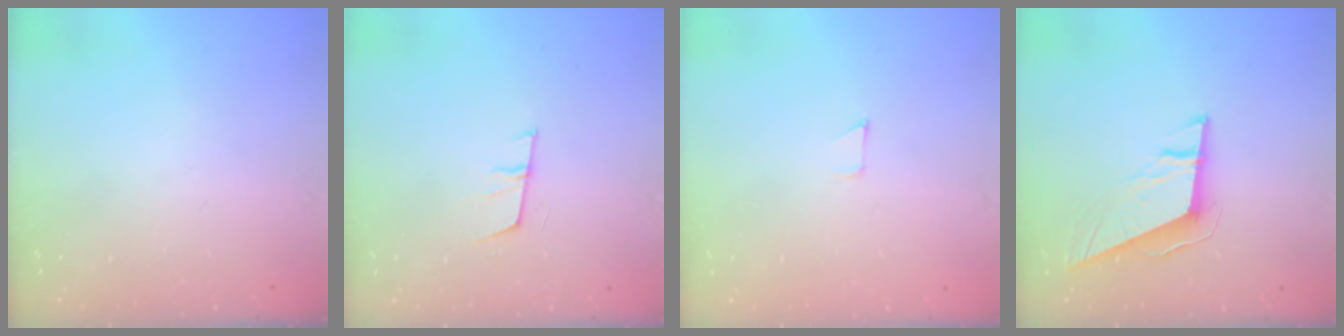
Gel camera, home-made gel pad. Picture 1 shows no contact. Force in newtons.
{"total": 6.2, "press": 5.6, "slide": 2.7}
{"total": 2.7, "press": 2.7, "slide": 0.2}
{"total": 9.9, "press": 9.7, "slide": 2.0}